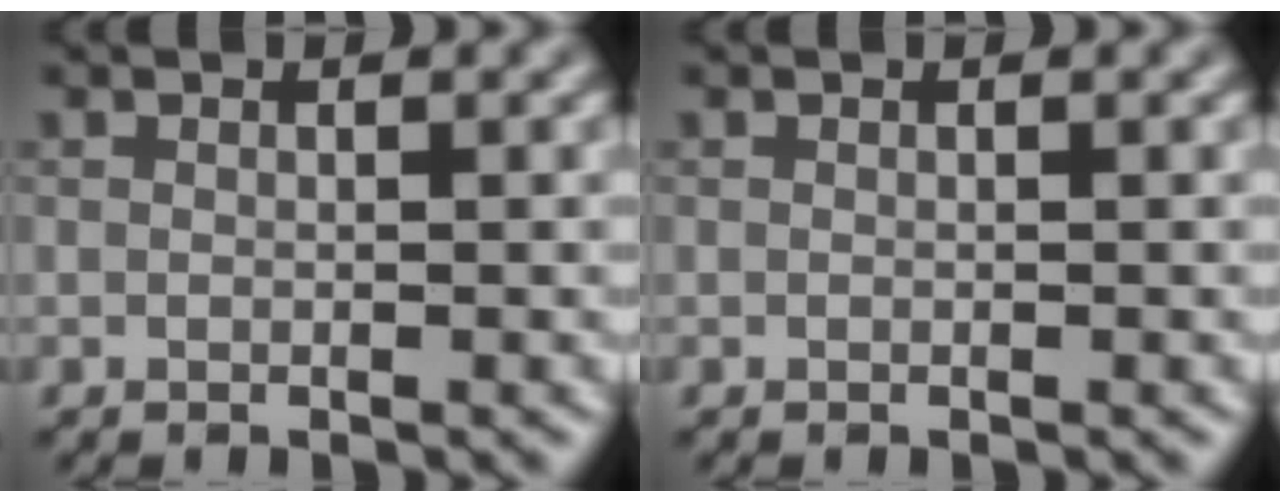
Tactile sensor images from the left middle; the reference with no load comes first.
{"total": 0.0}